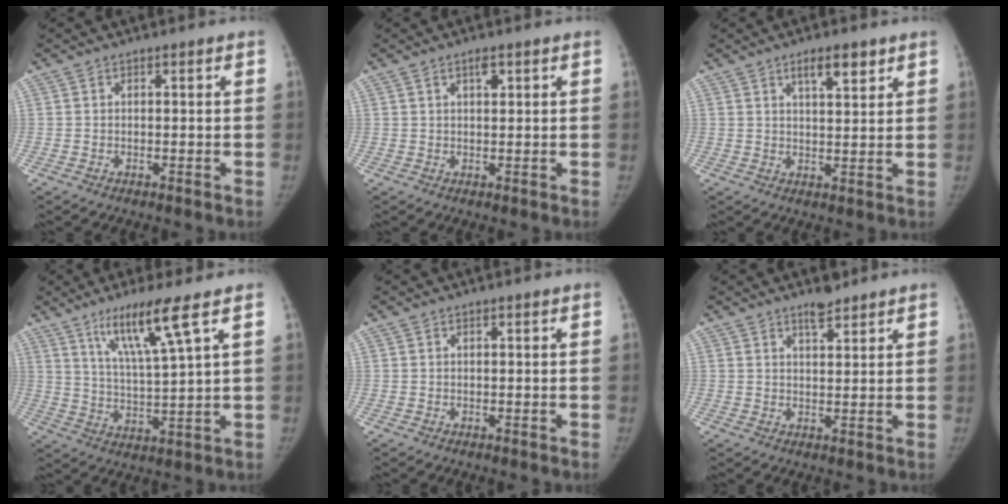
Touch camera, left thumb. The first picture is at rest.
{"total": 2.0, "force": [1.2, 0.6, 1.5], "torque": [-0.019, -0.005, 0.019]}
{"total": 5.6, "force": [3.4, 1.8, 4.1], "torque": [-0.052, -0.020, 0.054]}
{"total": 10.7, "force": [6.2, 0.0, 8.7], "torque": [-0.161, -0.035, 0.120]}
{"total": 0.0}
{"total": 3.5, "force": [2.9, 1.1, 1.7], "torque": [-0.019, -0.022, 0.047]}